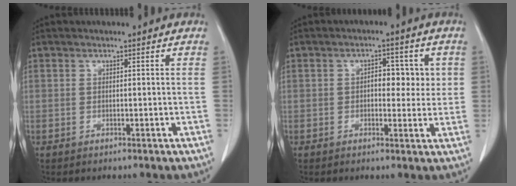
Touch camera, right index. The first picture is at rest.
{"total": 5.0, "force": [0.6, 2.7, 4.2], "torque": [-0.050, 0.012, 0.009]}